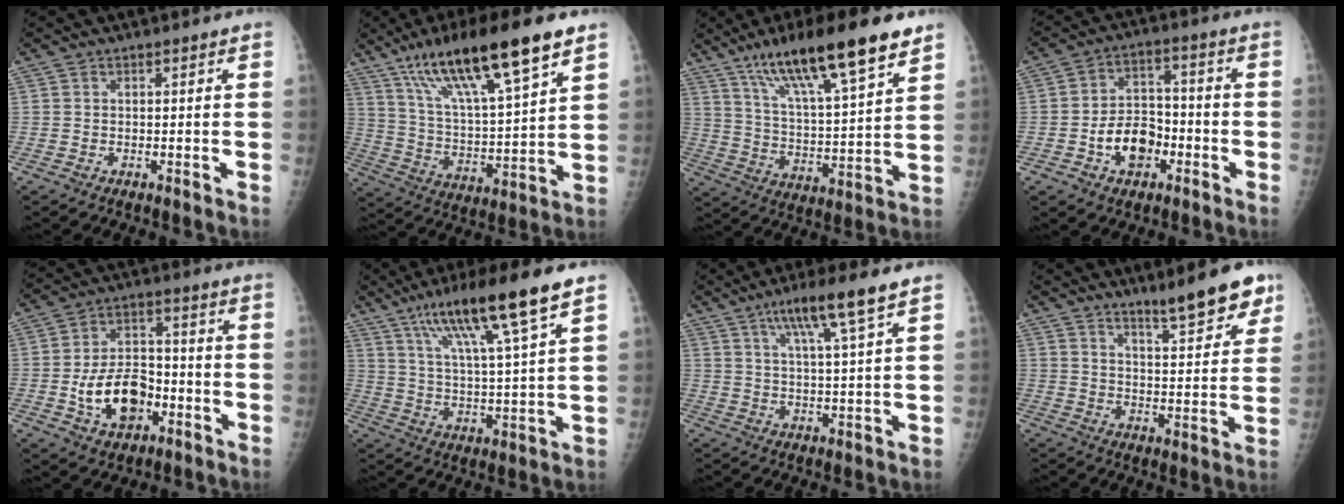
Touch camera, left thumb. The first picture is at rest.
{"total": 21.6, "force": [13.3, 4.1, 16.6], "torque": [-0.278, -0.035, 0.240]}
{"total": 20.2, "force": [13.1, 3.7, 15.0], "torque": [-0.239, -0.044, 0.226]}
{"total": 9.9, "force": [-3.6, 6.9, 6.1], "torque": [-0.070, 0.033, -0.062]}
{"total": 12.8, "force": [-4.0, 8.5, 8.7], "torque": [-0.119, 0.030, -0.064]}
{"total": 16.8, "force": [9.9, 1.5, 13.5], "torque": [-0.232, -0.029, 0.172]}
{"total": 10.1, "force": [5.8, 0.1, 8.2], "torque": [-0.146, -0.017, 0.101]}
{"total": 10.8, "force": [7.9, 2.1, 7.0], "torque": [-0.080, -0.048, 0.122]}